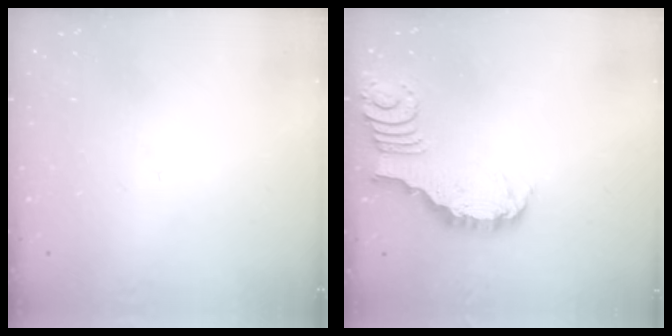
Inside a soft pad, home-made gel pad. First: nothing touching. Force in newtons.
{"total": 3.7, "press": 3.6, "slide": 0.4}